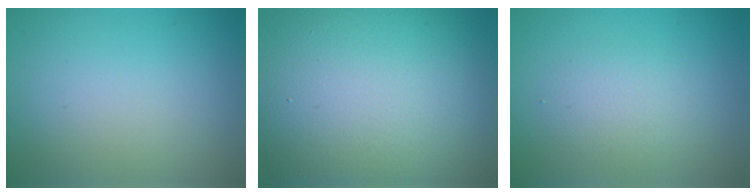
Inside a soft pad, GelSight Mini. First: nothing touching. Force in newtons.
{"total": 17.9, "press": 17.8, "slide": 1.2}
{"total": 2.2, "press": 2.2, "slide": 0.0}